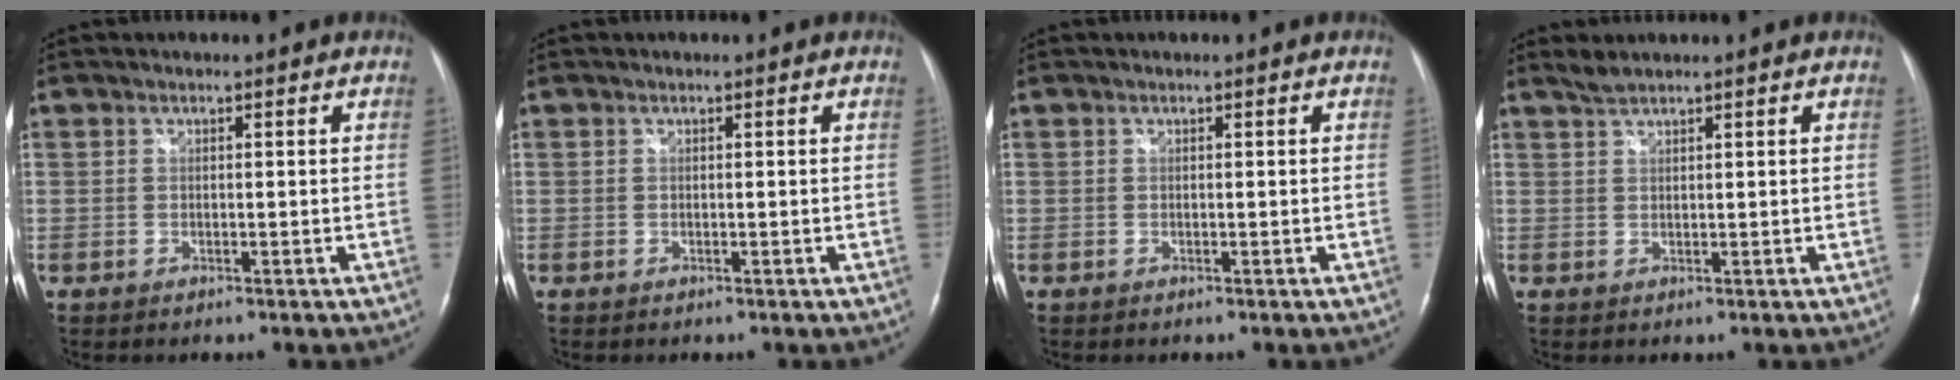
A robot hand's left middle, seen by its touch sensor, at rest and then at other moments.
{"total": 0.0}
{"total": 0.0}
{"total": 1.5, "force": [1.5, -0.1, 0.4], "torque": [-0.010, 0.005, 0.035]}